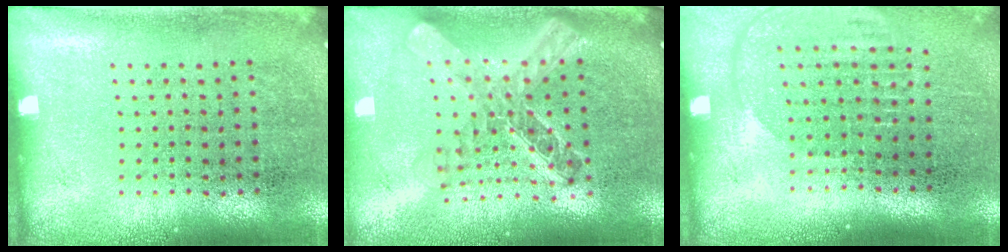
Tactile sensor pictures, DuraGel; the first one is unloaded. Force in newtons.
{"total": 2.3, "press": 1.9, "slide": 1.3}
{"total": 1.7, "press": 1.5, "slide": 0.8}